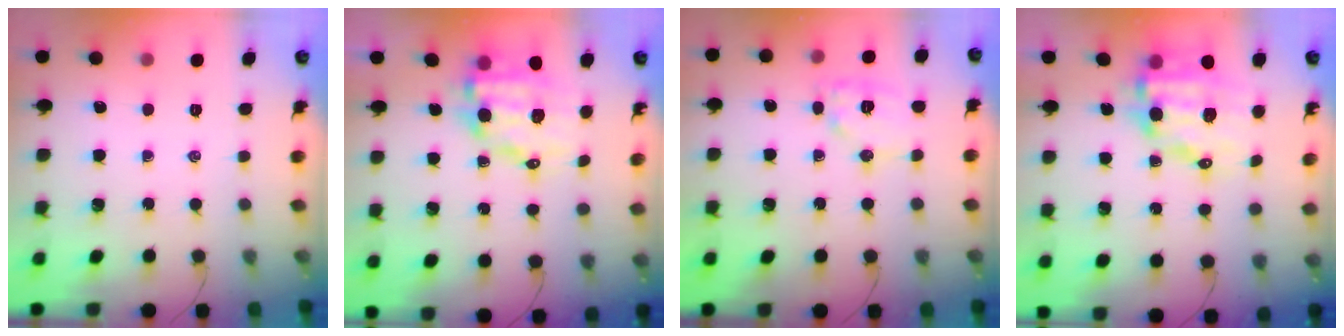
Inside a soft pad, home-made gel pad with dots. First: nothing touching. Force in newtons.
{"total": 10.6, "press": 10.2, "slide": 2.8}
{"total": 10.7, "press": 10.7, "slide": 0.4}
{"total": 12.1, "press": 11.7, "slide": 2.9}